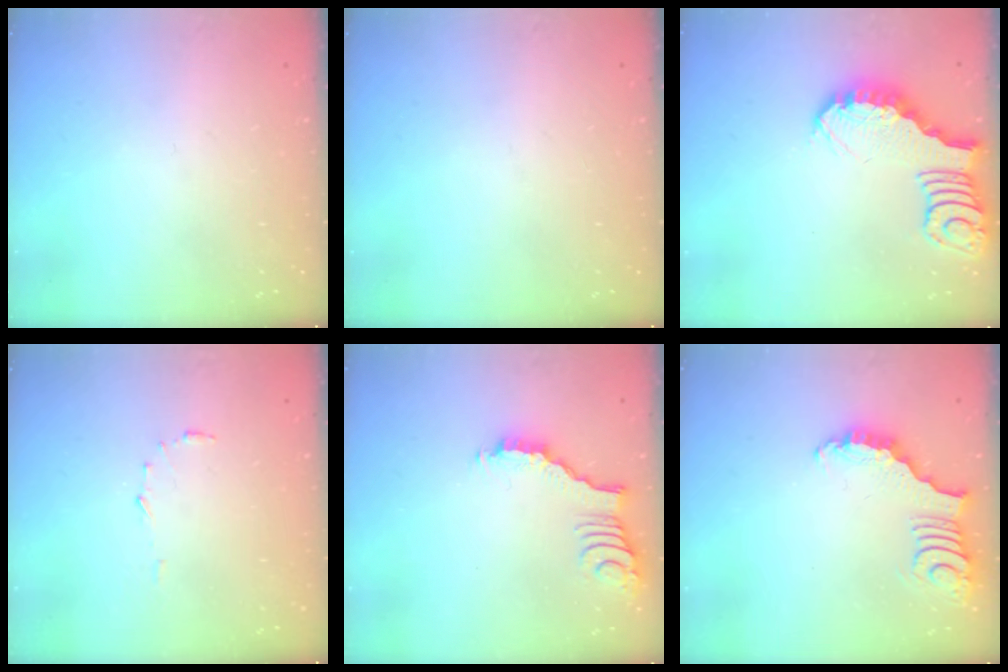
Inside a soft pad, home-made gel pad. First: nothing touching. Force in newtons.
{"total": 0.0}
{"total": 3.5, "press": 3.5, "slide": 0.3}
{"total": 4.5, "press": 4.5, "slide": 0.4}
{"total": 2.7, "press": 2.7, "slide": 0.3}
{"total": 3.4, "press": 3.4, "slide": 0.6}